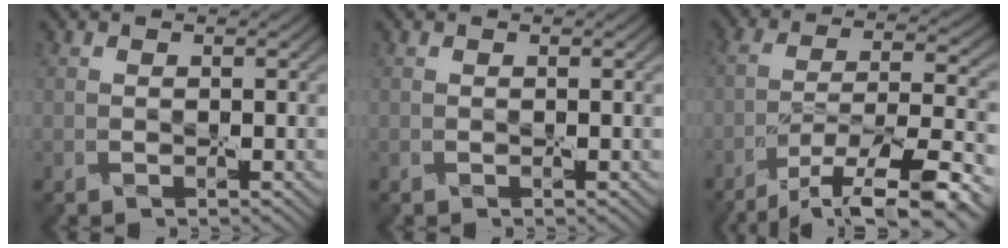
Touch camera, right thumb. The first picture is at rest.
{"total": 0.0}
{"total": 13.4, "force": [-9.3, 3.4, 9.0], "torque": [-0.159, -0.013, -0.146]}